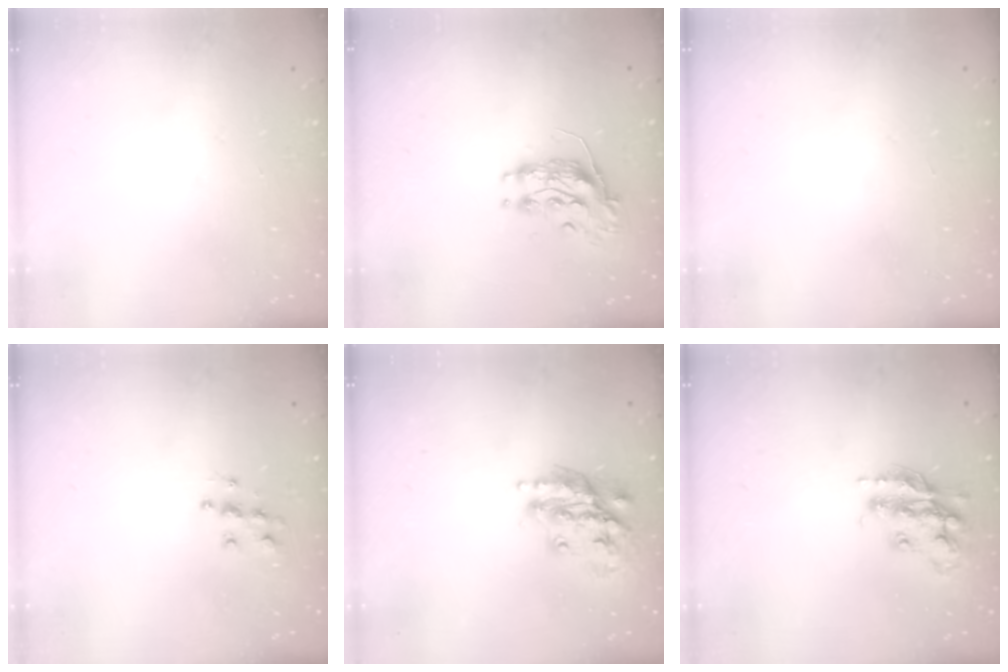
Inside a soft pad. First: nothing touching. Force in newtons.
{"total": 8.7, "press": 8.7, "slide": 0.4}
{"total": 0.0}
{"total": 6.2, "press": 6.2, "slide": 0.2}
{"total": 17.5, "press": 17.4, "slide": 1.4}
{"total": 16.0, "press": 16.0, "slide": 1.2}